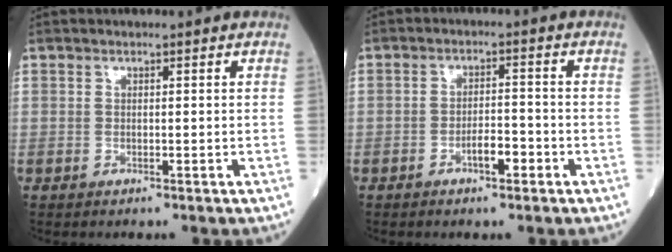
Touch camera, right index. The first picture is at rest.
{"total": 3.6, "force": [-1.9, 1.0, 2.9], "torque": [-0.045, 0.005, -0.033]}